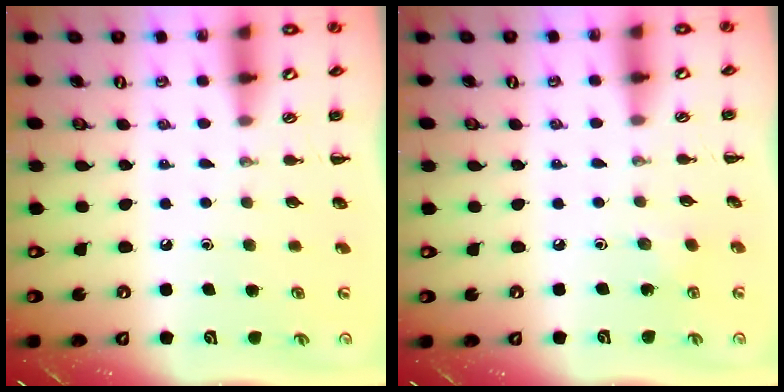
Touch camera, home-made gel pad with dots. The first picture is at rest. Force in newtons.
{"total": 1.9, "press": 1.8, "slide": 0.6}